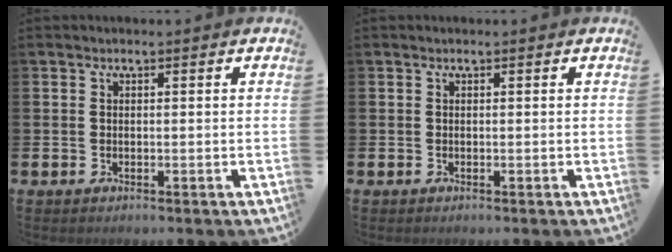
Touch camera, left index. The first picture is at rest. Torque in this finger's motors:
{"motor_torque": [0.00, 0.00, 0.00, 0.00]}